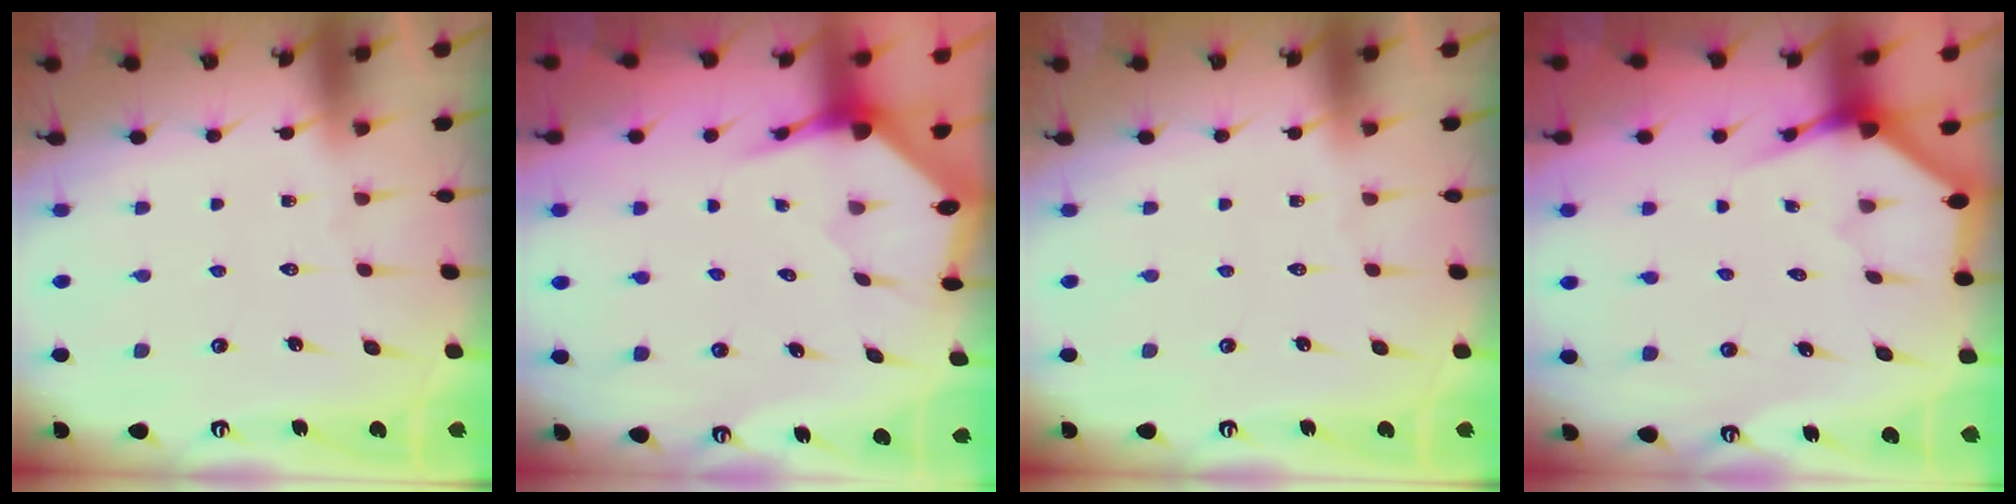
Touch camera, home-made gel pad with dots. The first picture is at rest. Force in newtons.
{"total": 3.6, "press": 3.6, "slide": 0.5}
{"total": 0.0}
{"total": 3.6, "press": 3.6, "slide": 0.2}